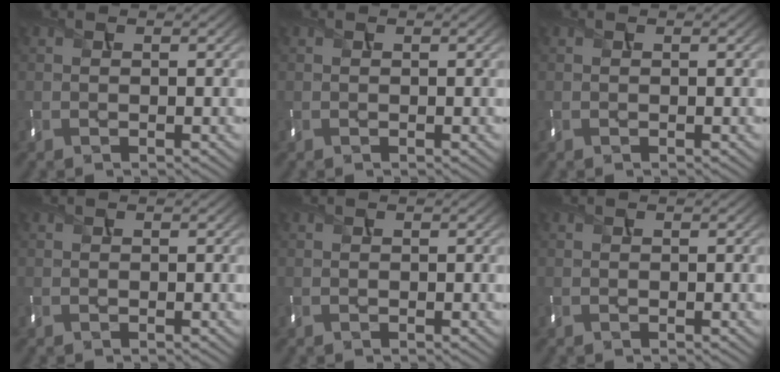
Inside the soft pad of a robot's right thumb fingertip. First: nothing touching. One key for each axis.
{"total": 0.0}
{"total": 0.0}
{"total": 0.0}
{"total": 0.0}
{"total": 0.0}